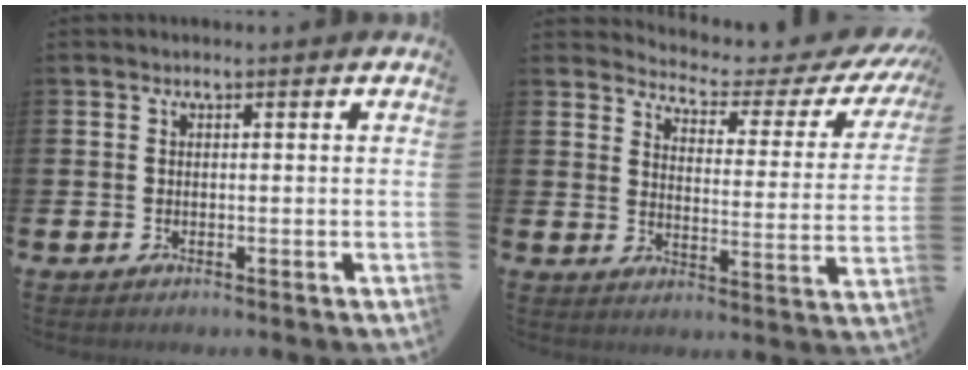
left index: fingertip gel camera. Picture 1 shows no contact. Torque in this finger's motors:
{"motor_torque": [1.18, -0.95, 0.12, 0.03]}